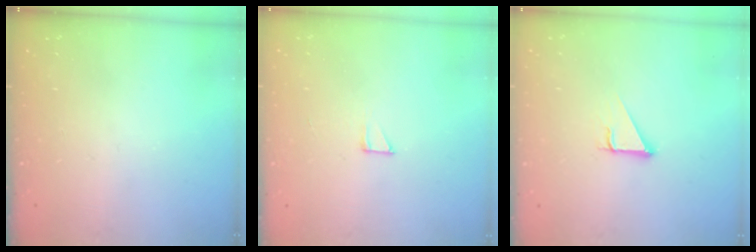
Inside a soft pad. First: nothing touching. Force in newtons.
{"total": 3.6, "press": 3.6, "slide": 0.3}
{"total": 2.9, "press": 2.8, "slide": 0.2}